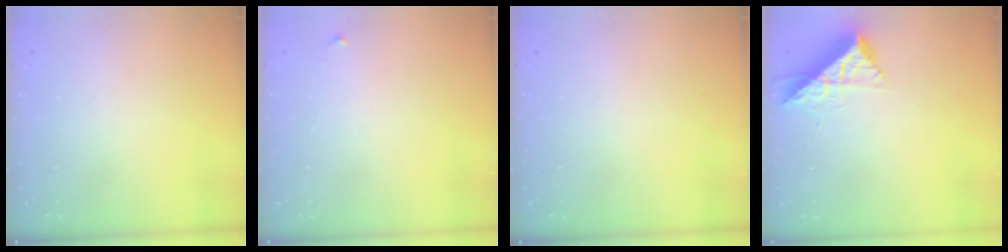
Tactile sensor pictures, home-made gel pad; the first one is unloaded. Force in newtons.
{"total": 2.2, "press": 2.2, "slide": 0.1}
{"total": 0.0}
{"total": 10.4, "press": 10.4, "slide": 0.7}